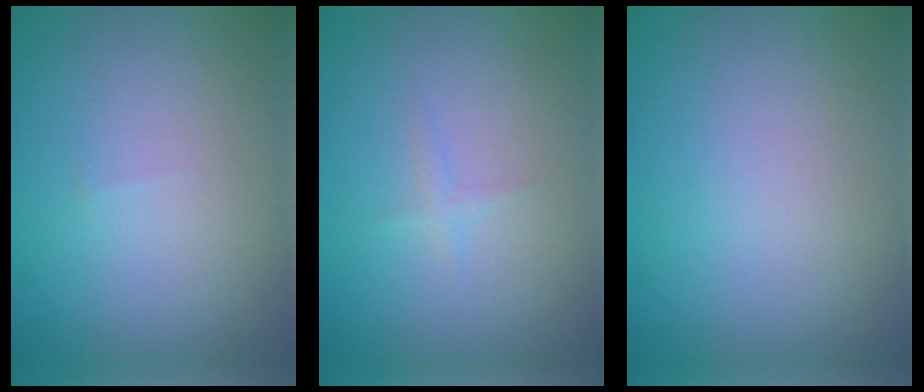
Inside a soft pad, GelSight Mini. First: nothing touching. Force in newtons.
{"total": 0.7, "press": 0.7, "slide": 0.1}
{"total": 0.0}